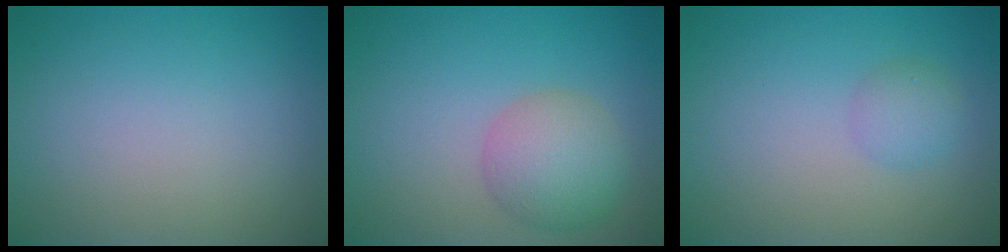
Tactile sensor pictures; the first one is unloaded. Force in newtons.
{"total": 4.4, "press": 4.4, "slide": 0.0}
{"total": 1.7, "press": 1.7, "slide": 0.0}